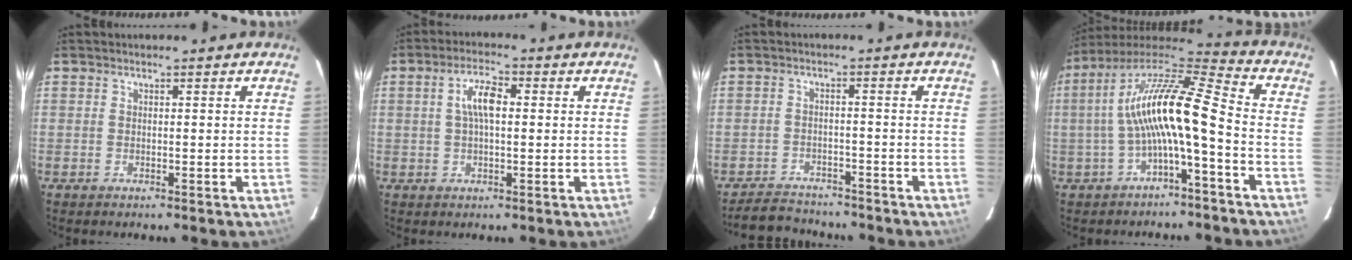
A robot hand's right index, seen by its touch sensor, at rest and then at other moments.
{"total": 5.3, "force": [0.7, 2.0, 4.9], "torque": [-0.094, 0.013, 0.013]}
{"total": 8.3, "force": [-7.6, 2.8, 1.8], "torque": [-0.059, 0.009, -0.111]}
{"total": 15.1, "force": [-2.4, 2.3, 14.7], "torque": [-0.281, 0.018, -0.049]}